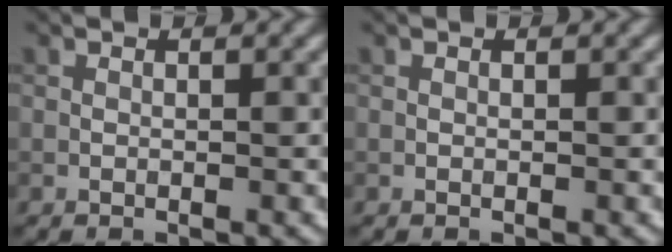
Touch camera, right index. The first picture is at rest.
{"total": 0.0}